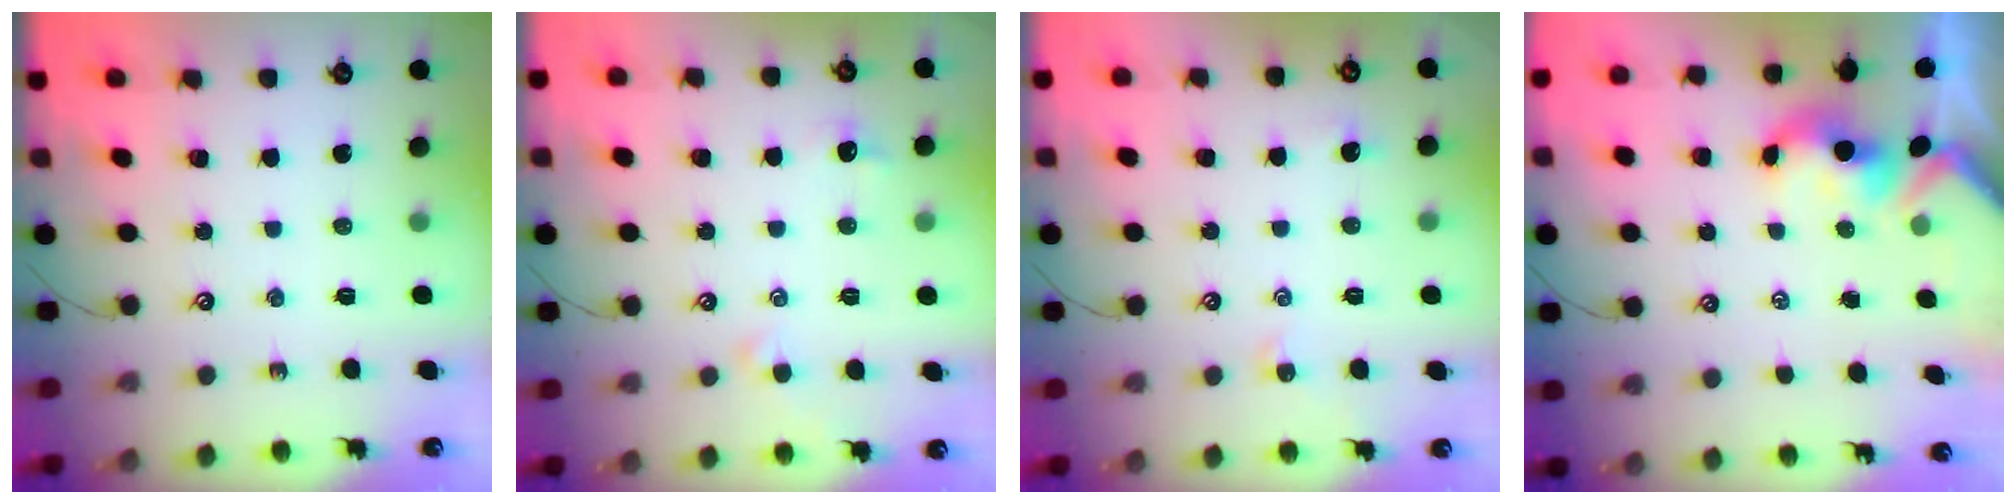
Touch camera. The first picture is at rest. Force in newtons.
{"total": 0.7, "press": 0.4, "slide": 0.5}
{"total": 0.0}
{"total": 1.7, "press": 1.5, "slide": 0.8}